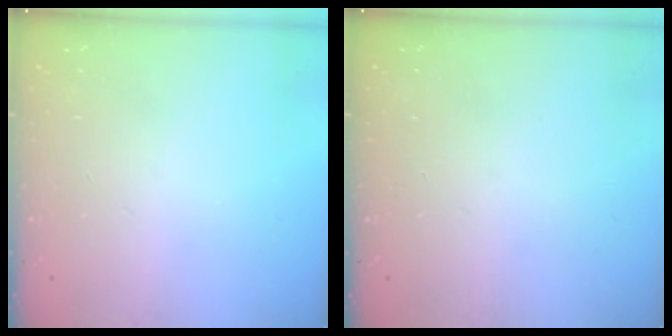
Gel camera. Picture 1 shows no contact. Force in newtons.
{"total": 0.0}